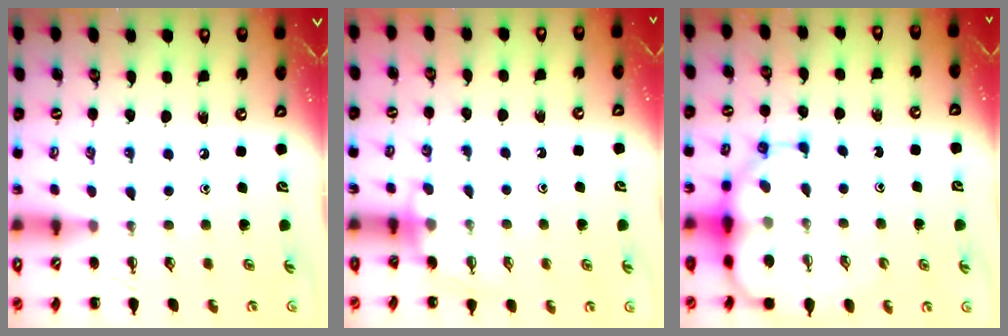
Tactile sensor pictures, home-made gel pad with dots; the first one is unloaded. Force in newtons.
{"total": 4.2, "press": 4.0, "slide": 1.3}
{"total": 10.3, "press": 9.9, "slide": 3.1}